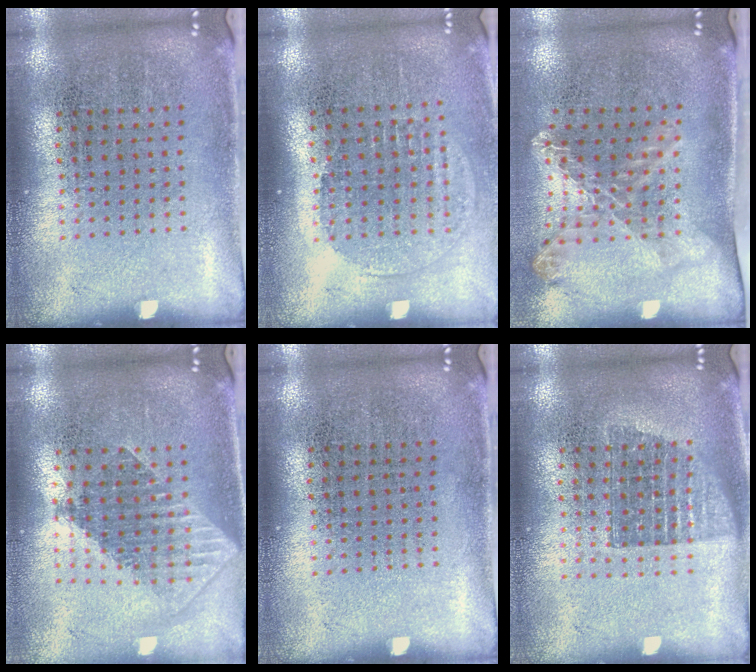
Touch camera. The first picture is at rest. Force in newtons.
{"total": 1.3, "press": 1.2, "slide": 0.5}
{"total": 1.8, "press": 1.3, "slide": 1.2}
{"total": 1.8, "press": 1.4, "slide": 1.0}
{"total": 0.0}
{"total": 1.4, "press": 1.2, "slide": 0.7}